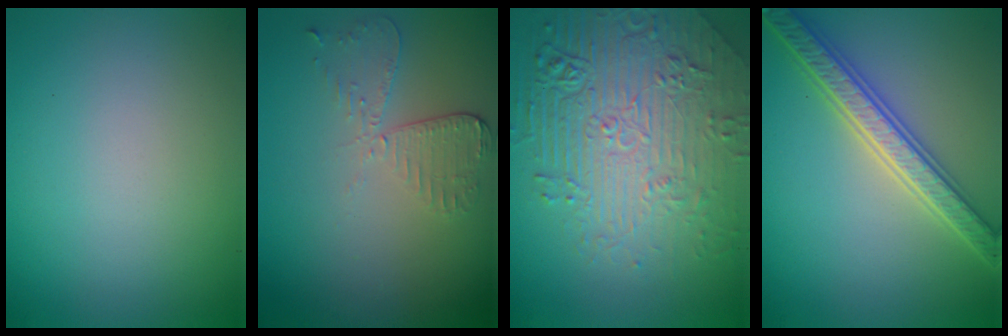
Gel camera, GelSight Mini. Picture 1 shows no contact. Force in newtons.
{"total": 2.7, "press": 2.4, "slide": 1.2}
{"total": 7.6, "press": 6.0, "slide": 4.7}
{"total": 5.5, "press": 5.4, "slide": 1.1}